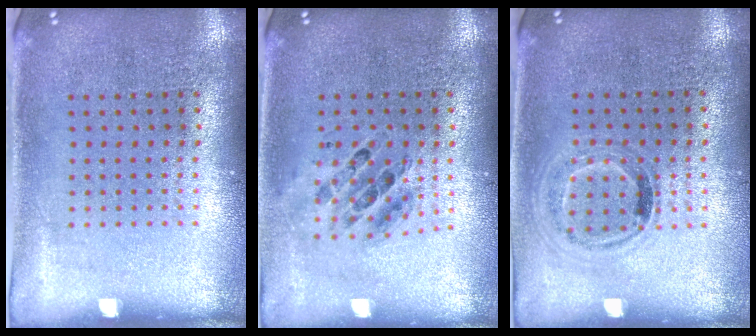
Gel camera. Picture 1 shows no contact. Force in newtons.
{"total": 0.7, "press": 0.7, "slide": 0.1}
{"total": 0.9, "press": 0.8, "slide": 0.4}